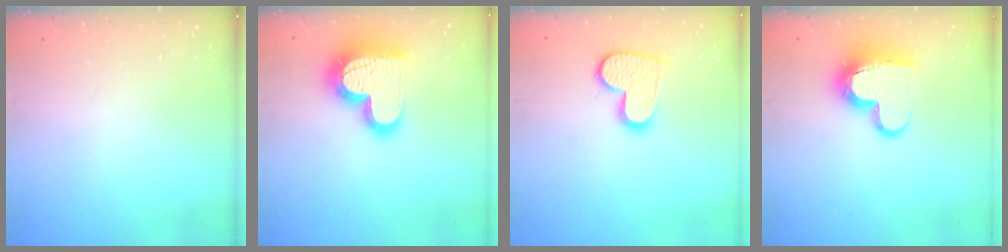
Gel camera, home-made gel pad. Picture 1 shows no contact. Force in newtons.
{"total": 21.1, "press": 21.0, "slide": 1.9}
{"total": 12.7, "press": 12.6, "slide": 1.0}
{"total": 12.7, "press": 12.7, "slide": 1.4}